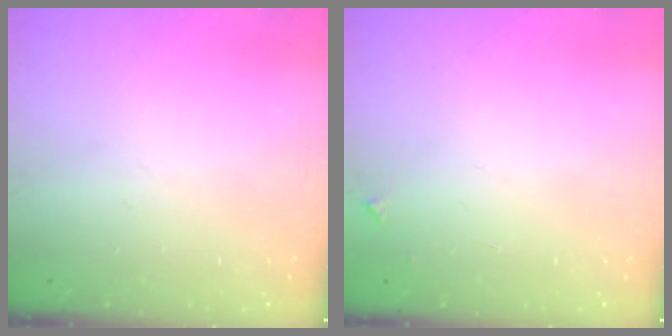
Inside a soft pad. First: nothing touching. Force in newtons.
{"total": 3.3, "press": 3.3, "slide": 0.4}